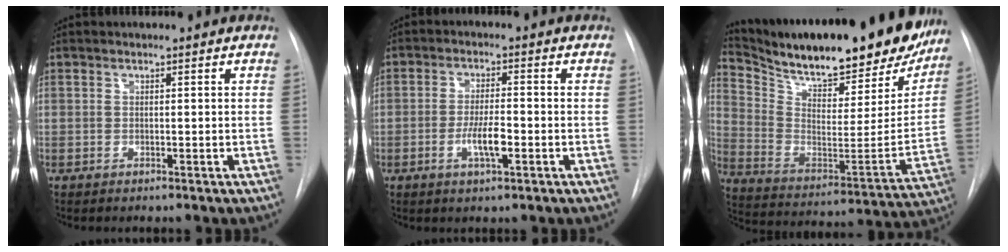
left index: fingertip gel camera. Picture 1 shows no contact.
{"total": 4.9, "force": [-1.7, 1.0, 4.4], "torque": [-0.084, -0.002, -0.030]}
{"total": 30.9, "force": [25.8, 7.8, 15.1], "torque": [-0.257, -0.044, 0.365]}